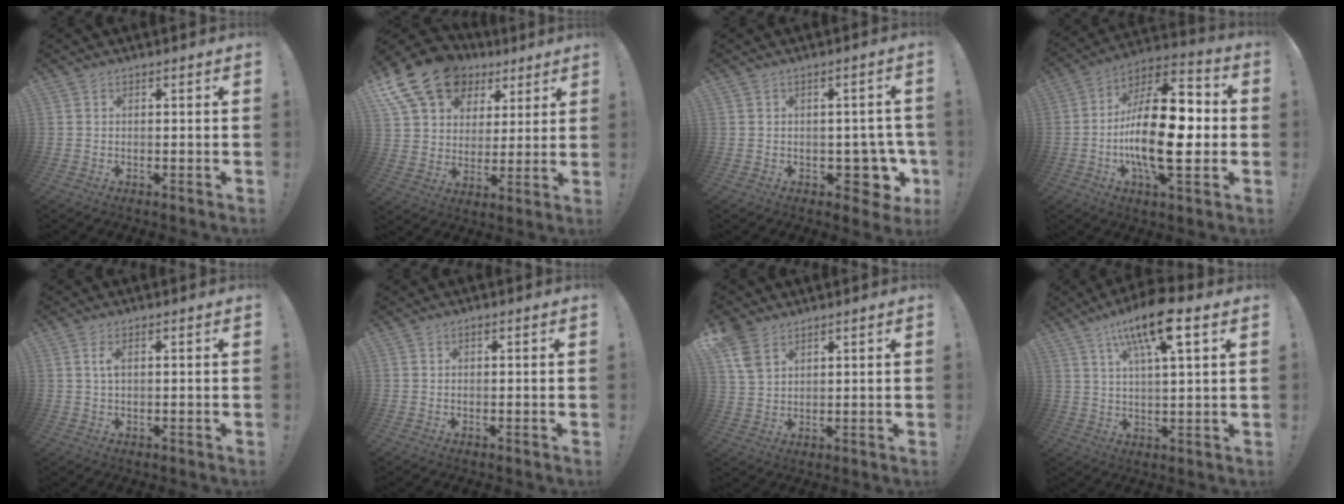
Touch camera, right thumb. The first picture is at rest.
{"total": 18.9, "force": [10.9, 12.7, 8.8], "torque": [-0.148, -0.057, 0.212]}
{"total": 7.7, "force": [-1.6, 5.6, 5.0], "torque": [-0.046, 0.005, -0.014]}
{"total": 24.5, "force": [-3.4, 10.5, 21.9], "torque": [-0.375, 0.018, -0.055]}
{"total": 2.6, "force": [0.8, 0.9, 2.3], "torque": [-0.045, 0.002, 0.011]}
{"total": 0.0}
{"total": 8.0, "force": [5.1, 4.7, 4.1], "torque": [-0.084, -0.017, 0.100]}
{"total": 13.4, "force": [7.1, 3.4, 10.9], "torque": [-0.182, -0.026, 0.113]}